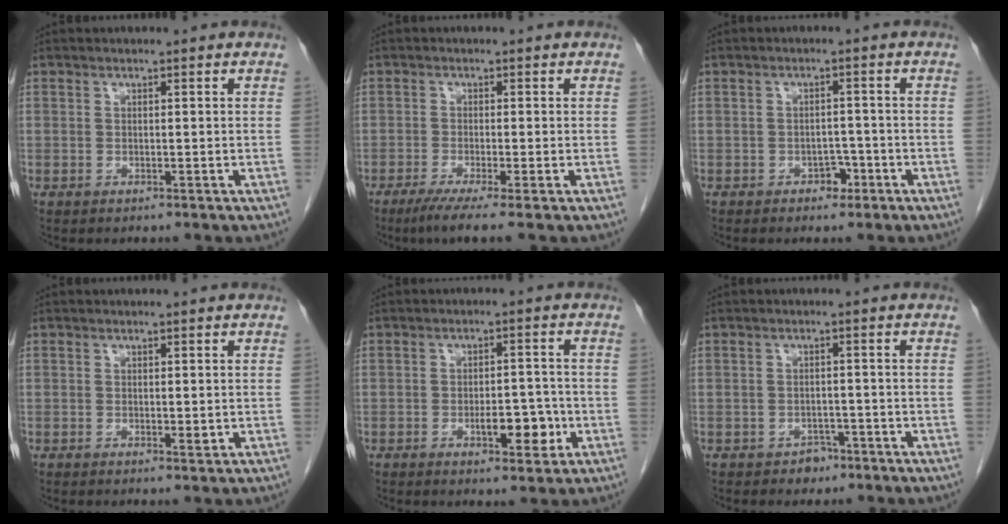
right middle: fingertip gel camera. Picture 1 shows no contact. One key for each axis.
{"total": 5.2, "fx": -3.5, "fy": -0.5, "fz": 3.8, "tx": -0.062, "ty": -0.016, "tz": -0.063}
{"total": 2.5, "fx": -1.4, "fy": 1.6, "fz": 1.2, "tx": -0.013, "ty": 0.006, "tz": -0.017}
{"total": 1.0, "fx": 0.0, "fy": 0.4, "fz": 0.8, "tx": -0.008, "ty": -0.003, "tz": 0.001}
{"total": 5.6, "fx": -1.9, "fy": 2.1, "fz": 4.8, "tx": -0.066, "ty": 0.001, "tz": -0.021}
{"total": 2.3, "fx": -1.5, "fy": 1.6, "fz": 0.6, "tx": -0.009, "ty": 0.006, "tz": -0.019}